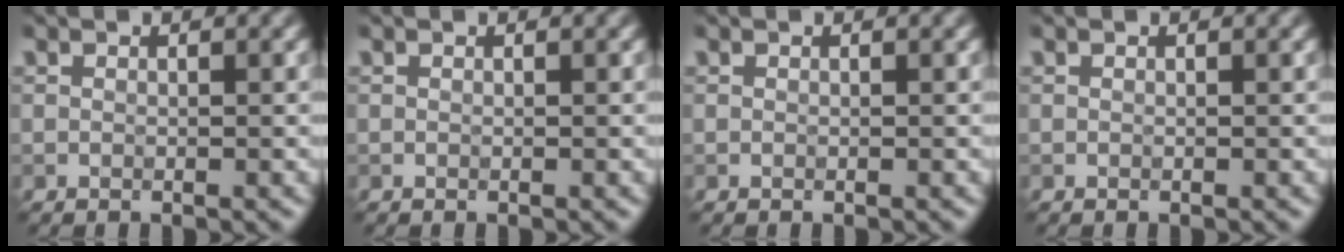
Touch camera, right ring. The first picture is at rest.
{"total": 0.0}
{"total": 0.0}
{"total": 0.0}